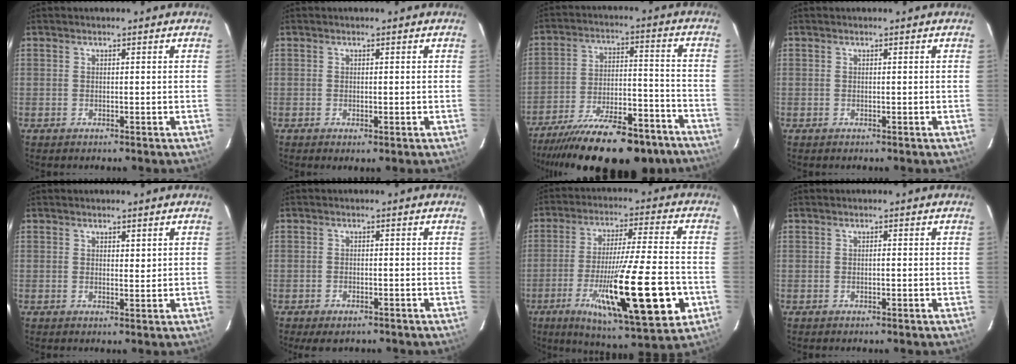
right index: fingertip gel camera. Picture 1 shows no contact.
{"total": 1.6, "force": [-0.3, 0.8, 1.4], "torque": [-0.031, -0.003, -0.002]}
{"total": 23.1, "force": [-18.1, 6.1, 13.0], "torque": [-0.183, 0.007, -0.280]}
{"total": 0.0}
{"total": 1.7, "force": [0.7, 0.8, 1.3], "torque": [-0.022, -0.001, 0.013]}
{"total": 4.2, "force": [-3.0, 2.1, 2.0], "torque": [-0.036, -0.004, -0.041]}
{"total": 22.2, "force": [-7.0, 2.4, 21.0], "torque": [-0.333, -0.032, -0.106]}
{"total": 0.7, "force": [-0.1, 0.3, 0.6], "torque": [-0.014, 0.001, -0.002]}